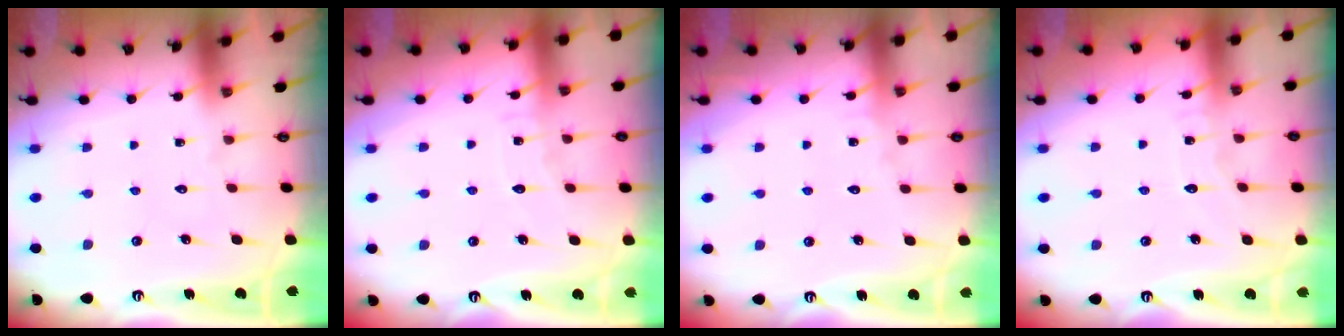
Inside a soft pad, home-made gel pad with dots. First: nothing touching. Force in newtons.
{"total": 5.3, "press": 5.3, "slide": 0.5}
{"total": 3.7, "press": 3.6, "slide": 0.4}
{"total": 4.3, "press": 4.3, "slide": 0.2}